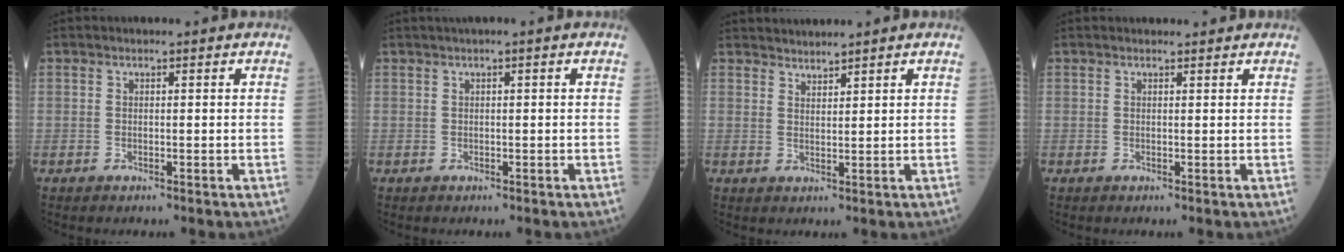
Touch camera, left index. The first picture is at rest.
{"total": 0.9, "force": [0.4, -0.1, 0.8], "torque": [-0.016, 0.008, 0.010]}
{"total": 2.9, "force": [2.9, -0.1, 0.0], "torque": [-0.002, 0.011, 0.058]}
{"total": 1.9, "force": [1.9, 0.3, 0.3], "torque": [-0.008, 0.010, 0.025]}